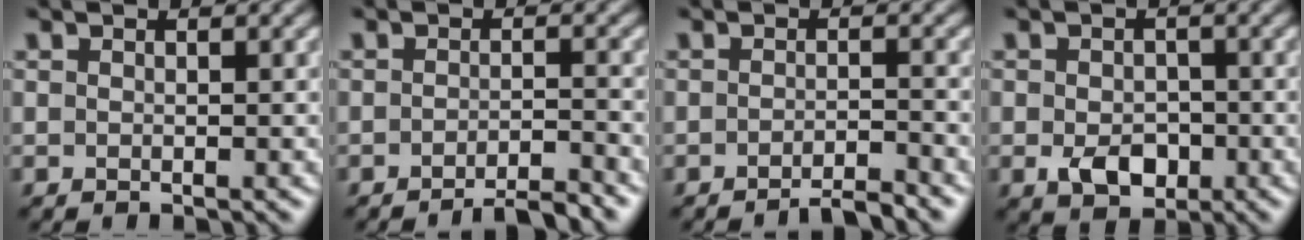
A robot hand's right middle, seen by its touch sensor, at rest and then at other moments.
{"total": 3.3, "force": [-2.6, 0.5, 2.0], "torque": [-0.019, 0.003, -0.048]}
{"total": 2.8, "force": [-2.2, 0.4, 1.6], "torque": [-0.014, 0.003, -0.045]}
{"total": 3.6, "force": [-1.2, 2.5, 2.2], "torque": [-0.041, -0.005, -0.021]}